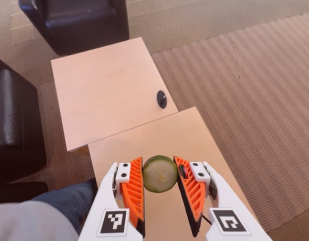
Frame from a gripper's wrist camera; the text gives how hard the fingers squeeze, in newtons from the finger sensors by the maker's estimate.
{"total": 10.7, "left": 11.2, "right": 10.2}